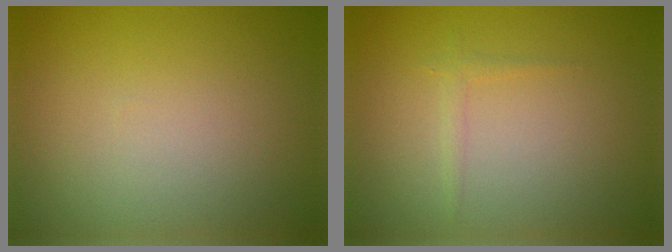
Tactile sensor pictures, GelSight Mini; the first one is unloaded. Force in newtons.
{"total": 0.8, "press": 0.8, "slide": 0.1}